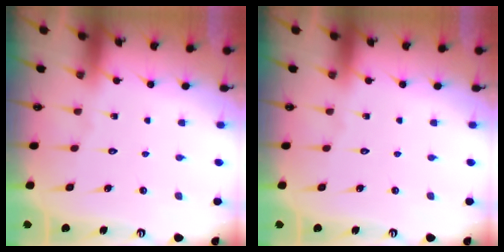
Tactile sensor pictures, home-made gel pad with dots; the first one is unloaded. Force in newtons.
{"total": 0.0}